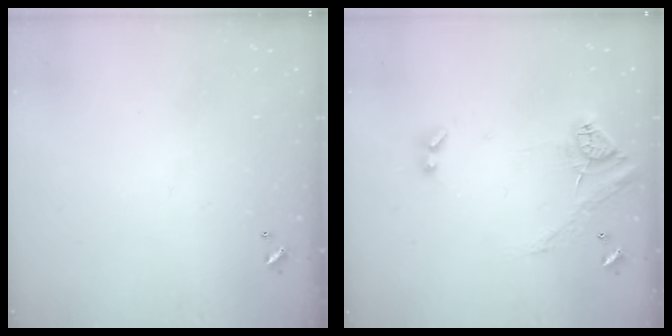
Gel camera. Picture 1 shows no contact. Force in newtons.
{"total": 15.5, "press": 15.5, "slide": 0.7}